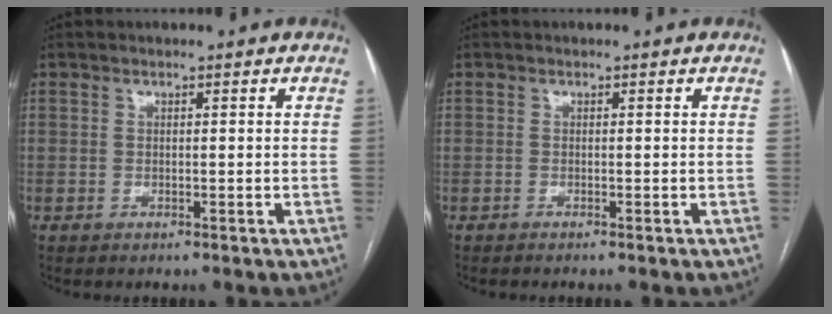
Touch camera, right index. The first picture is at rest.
{"total": 0.9, "force": [-0.8, -0.2, 0.4], "torque": [0.001, 0.003, -0.012]}